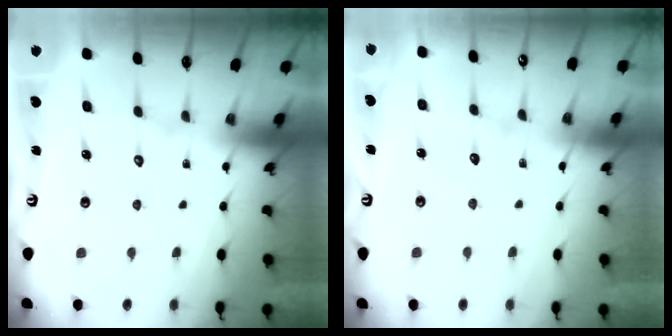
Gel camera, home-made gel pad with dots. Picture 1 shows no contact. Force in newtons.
{"total": 2.4, "press": 2.4, "slide": 0.2}